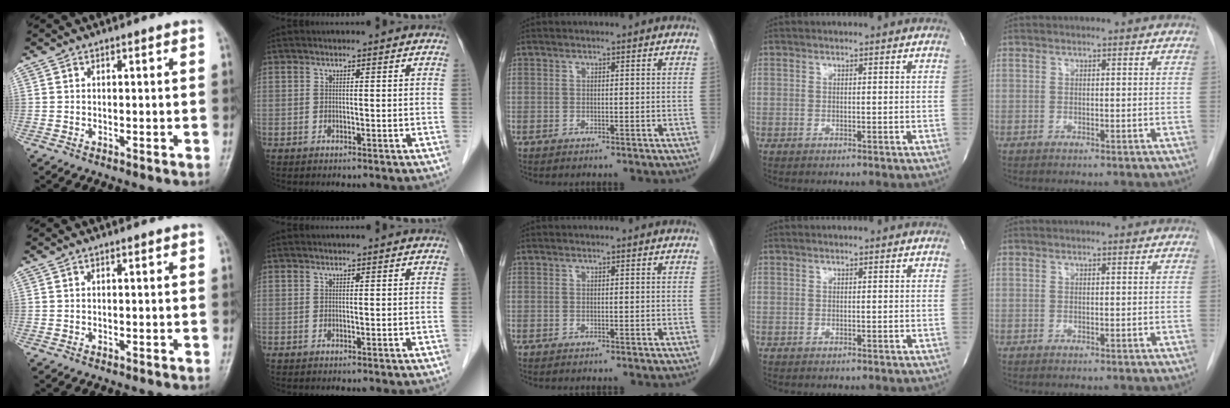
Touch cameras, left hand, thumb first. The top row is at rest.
{}